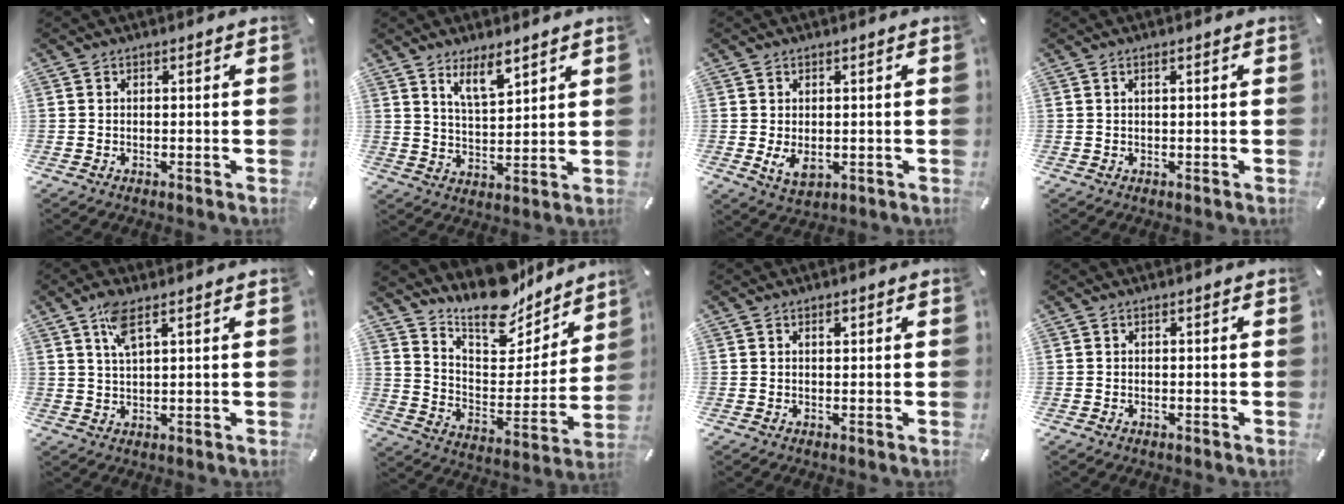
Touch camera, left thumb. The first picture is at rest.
{"total": 7.6, "force": [6.0, 2.4, 4.0], "torque": [-0.070, -0.033, 0.105]}
{"total": 4.1, "force": [-0.2, 2.8, 3.0], "torque": [-0.059, -0.010, -0.009]}
{"total": 0.9, "force": [0.3, 0.1, 0.8], "torque": [-0.015, 0.000, 0.006]}
{"total": 5.7, "force": [3.3, 1.7, 4.4], "torque": [-0.097, 0.004, 0.058]}
{"total": 16.5, "force": [15.0, 5.5, 3.9], "torque": [-0.075, -0.143, 0.266]}
{"total": 1.0, "force": [0.5, 0.5, 0.8], "torque": [-0.007, 0.000, 0.007]}
{"total": 0.0}